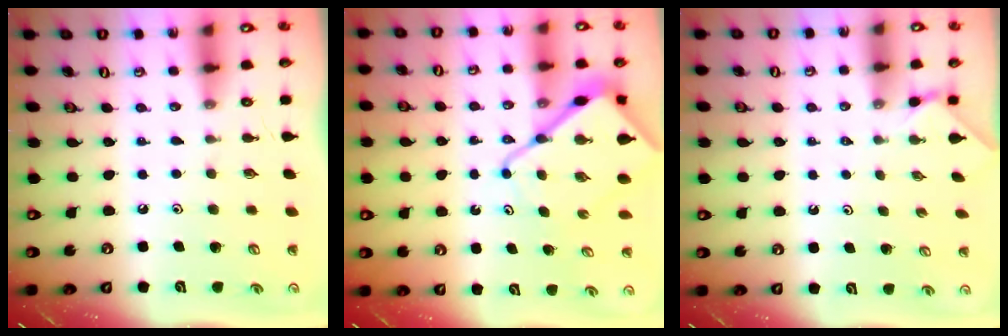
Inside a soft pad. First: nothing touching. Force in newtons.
{"total": 12.2, "press": 12.1, "slide": 1.4}
{"total": 0.0}